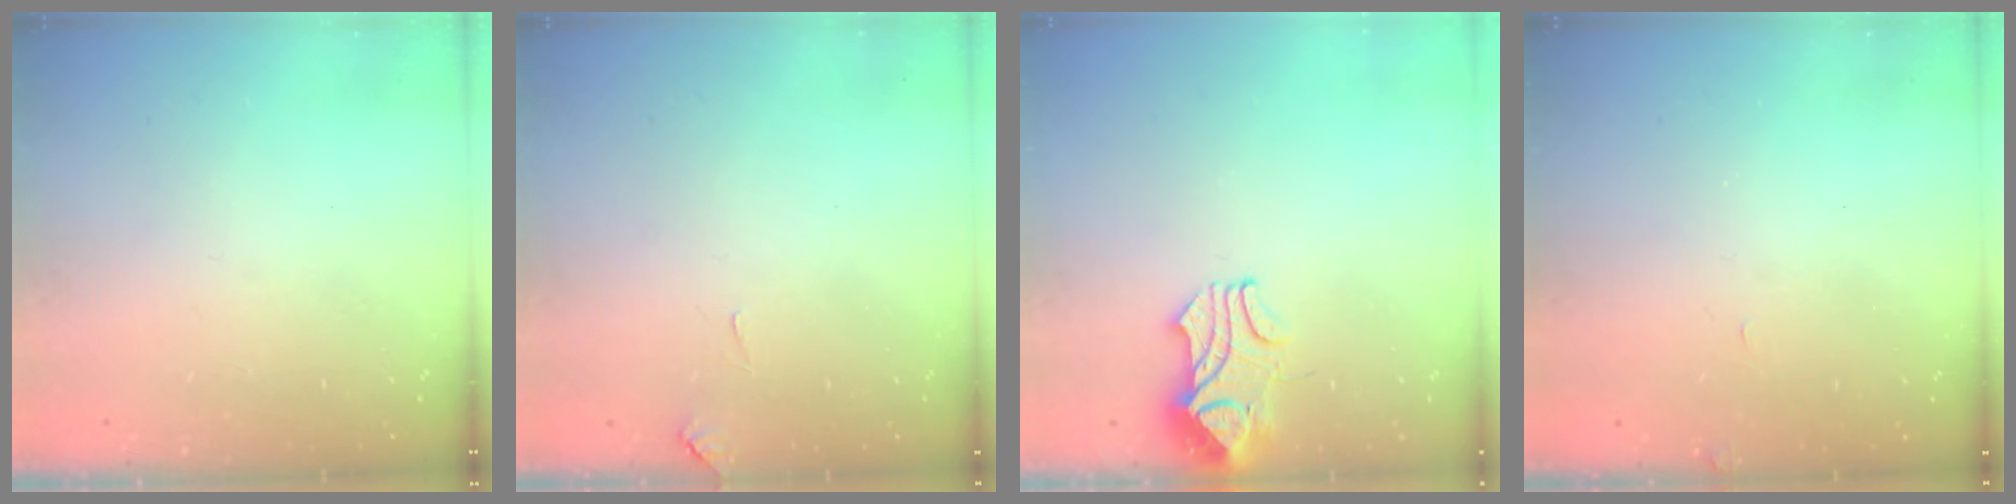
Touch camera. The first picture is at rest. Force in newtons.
{"total": 2.9, "press": 2.9, "slide": 0.3}
{"total": 2.1, "press": 1.9, "slide": 0.8}
{"total": 4.8, "press": 4.8, "slide": 0.3}